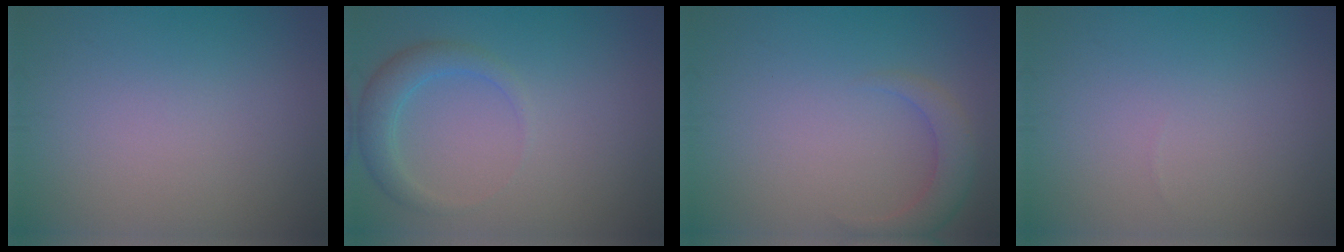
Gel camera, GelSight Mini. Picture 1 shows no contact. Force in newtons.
{"total": 2.6, "press": 2.6, "slide": 0.0}
{"total": 2.4, "press": 2.4, "slide": 0.3}
{"total": 0.0}